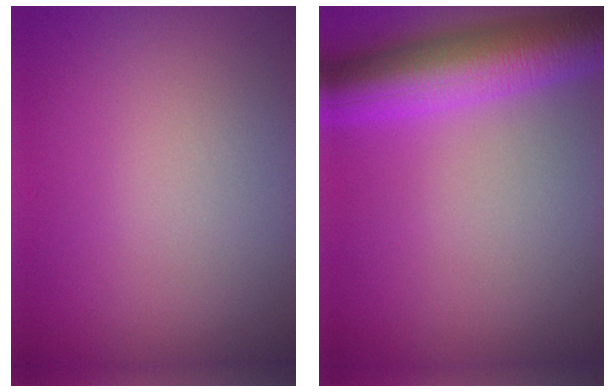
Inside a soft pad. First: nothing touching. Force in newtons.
{"total": 8.7, "press": 8.7, "slide": 0.3}